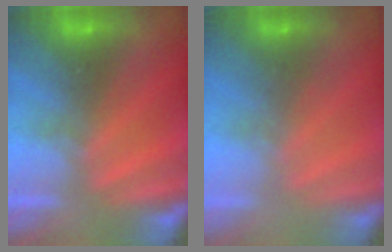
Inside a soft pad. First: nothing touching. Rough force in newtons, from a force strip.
{"total": 2.3}